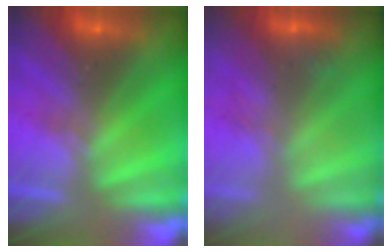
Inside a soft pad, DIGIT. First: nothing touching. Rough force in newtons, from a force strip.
{"total": 3.2}